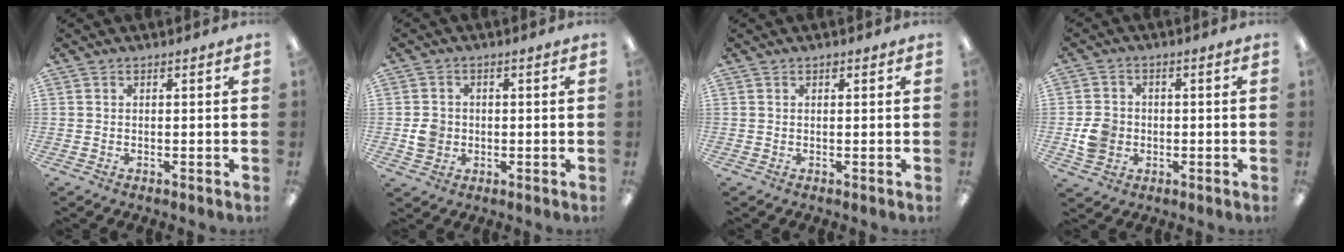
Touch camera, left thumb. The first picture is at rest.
{"total": 4.2, "force": [-0.4, 3.9, 1.5], "torque": [-0.012, 0.001, -0.009]}
{"total": 0.7, "force": [0.5, 0.3, 0.4], "torque": [-0.001, -0.002, 0.008]}
{"total": 5.9, "force": [-1.1, 5.3, 2.5], "torque": [-0.036, 0.006, -0.018]}